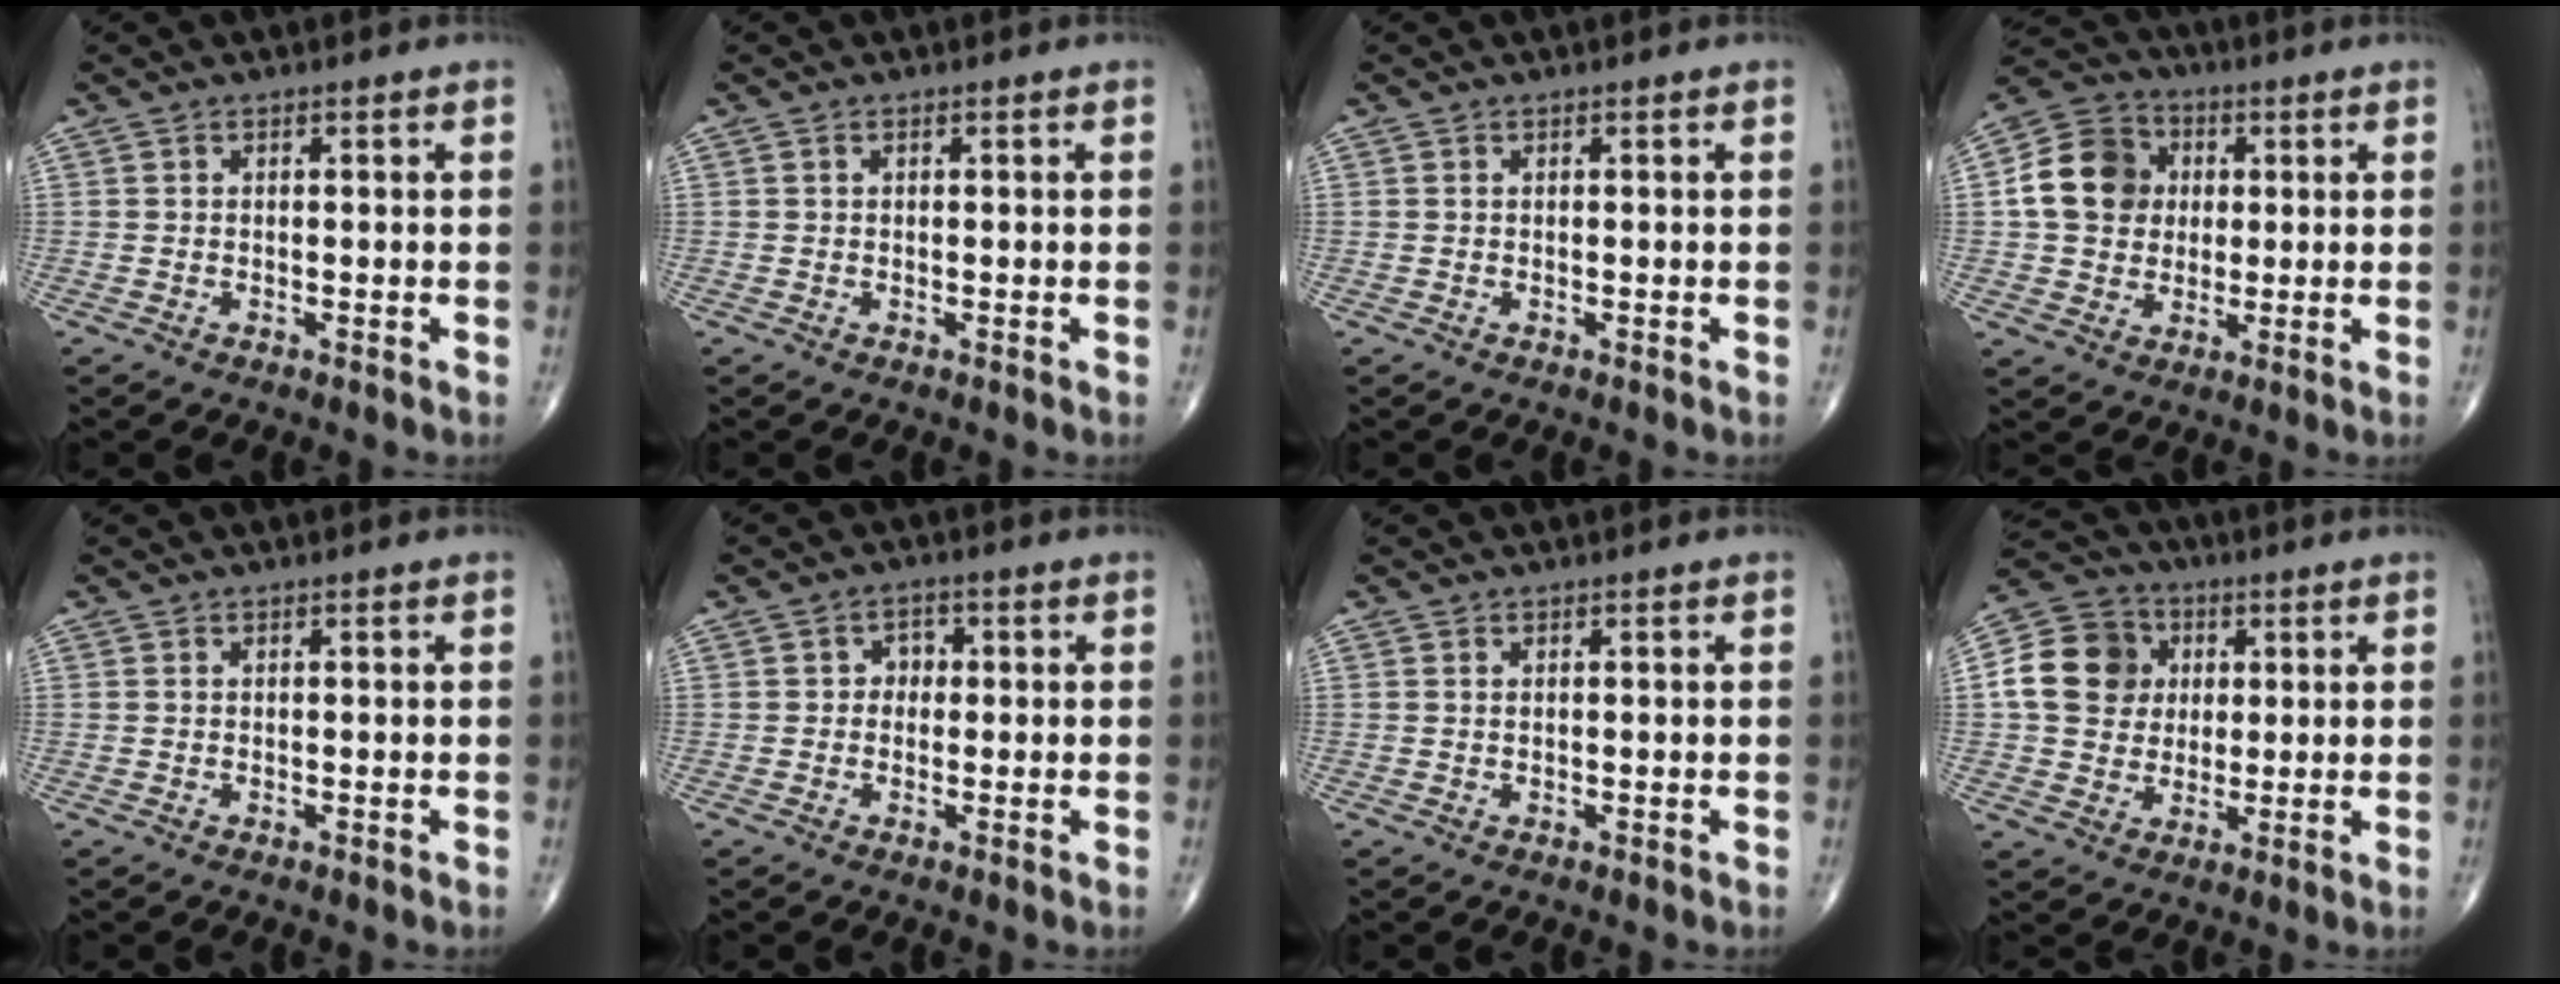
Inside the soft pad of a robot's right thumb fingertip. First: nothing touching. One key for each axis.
{"total": 0.0}
{"total": 0.0}
{"total": 12.0, "fx": 1.6, "fy": 10.2, "fz": 6.2, "tx": -0.092, "ty": 0.009, "tz": 0.019}
{"total": 0.0}
{"total": 2.6, "fx": 0.1, "fy": 2.2, "fz": 1.4, "tx": -0.001, "ty": 0.008, "tz": -0.005}
{"total": 0.0}
{"total": 12.4, "fx": 2.1, "fy": 10.7, "fz": 5.8, "tx": -0.089, "ty": 0.007, "tz": 0.028}